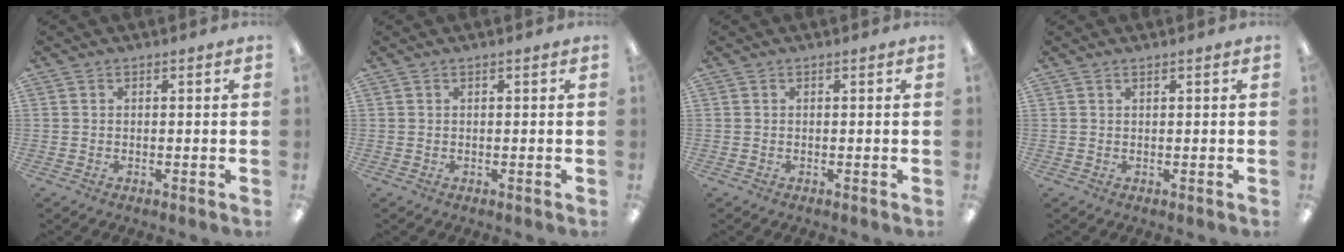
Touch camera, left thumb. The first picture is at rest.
{"total": 0.0}
{"total": 0.0}
{"total": 0.6, "force": [0.5, 0.0, 0.3], "torque": [-0.008, 0.000, 0.008]}